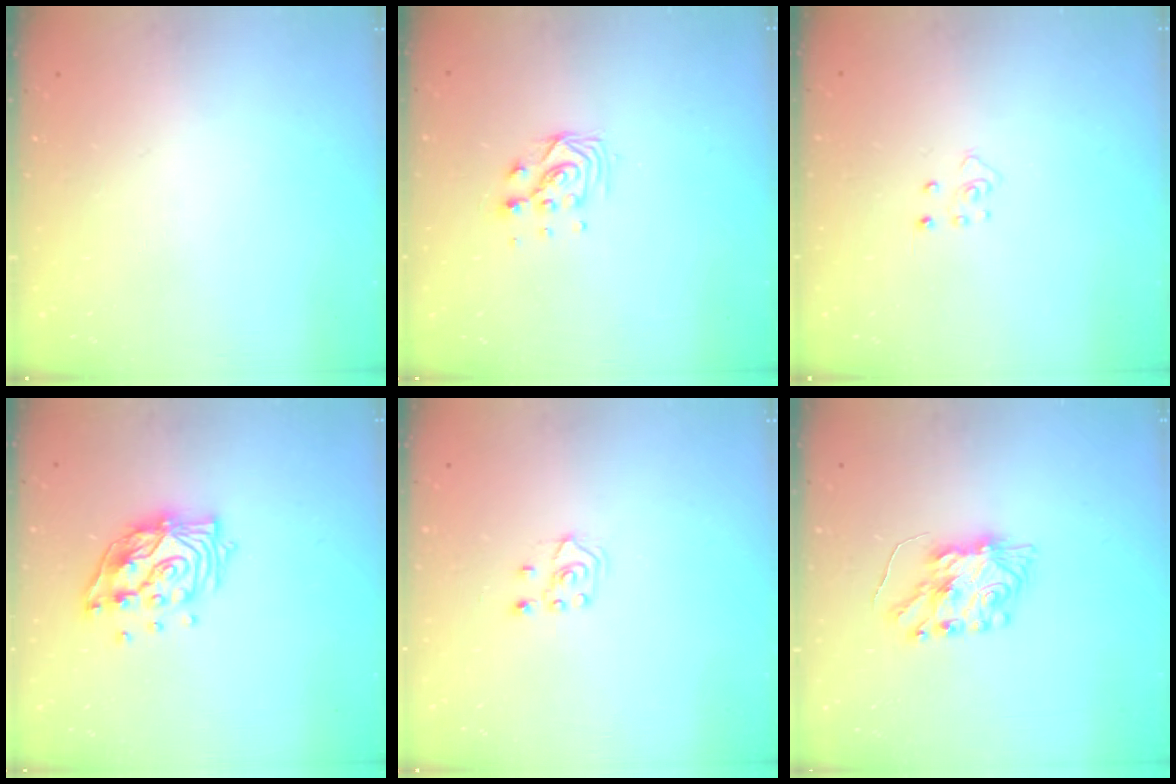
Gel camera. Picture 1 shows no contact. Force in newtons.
{"total": 6.1, "press": 6.1, "slide": 0.3}
{"total": 3.7, "press": 3.7, "slide": 0.3}
{"total": 13.7, "press": 13.7, "slide": 1.2}
{"total": 3.8, "press": 3.8, "slide": 0.5}
{"total": 8.1, "press": 8.1, "slide": 0.6}